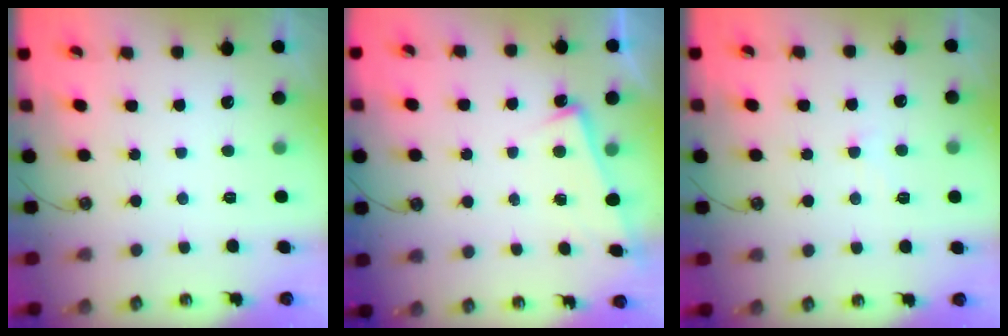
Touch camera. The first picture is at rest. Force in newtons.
{"total": 6.8, "press": 6.8, "slide": 0.5}
{"total": 0.5, "press": 0.3, "slide": 0.4}